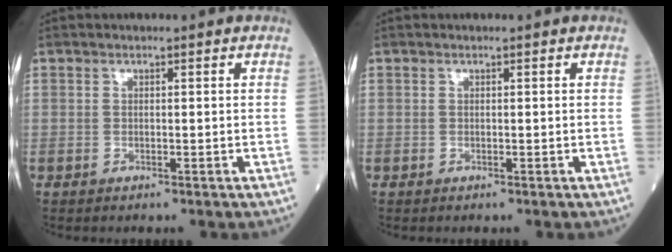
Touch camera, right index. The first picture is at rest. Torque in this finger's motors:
{"motor_torque": [-0.01, 0.11, -0.03, -0.01]}